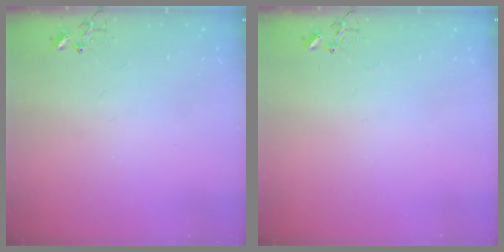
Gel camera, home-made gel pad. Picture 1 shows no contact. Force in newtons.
{"total": 0.0}